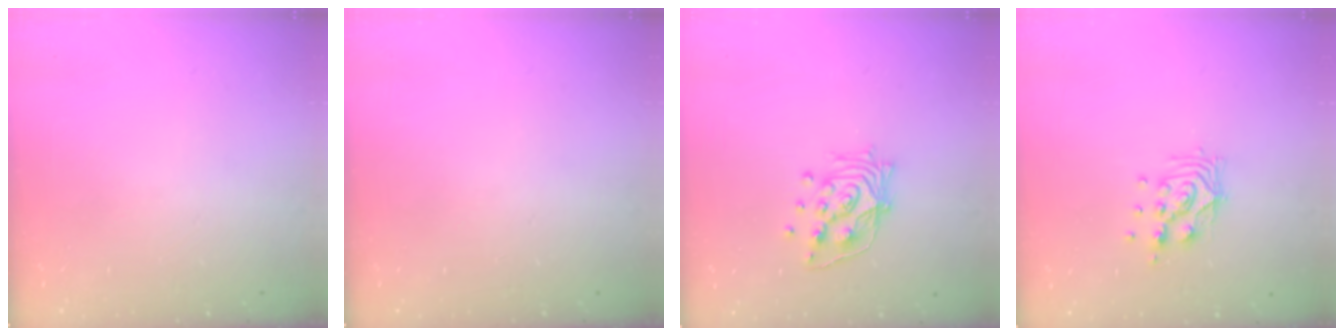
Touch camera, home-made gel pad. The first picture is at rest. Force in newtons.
{"total": 0.0}
{"total": 13.7, "press": 13.4, "slide": 3.0}
{"total": 9.7, "press": 9.6, "slide": 0.8}